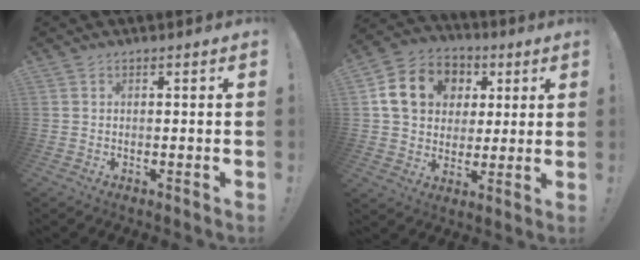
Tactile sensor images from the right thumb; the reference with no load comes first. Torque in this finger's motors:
{"motor_torque": [0.28, 0.33, 0.37, 0.05, 0.02]}